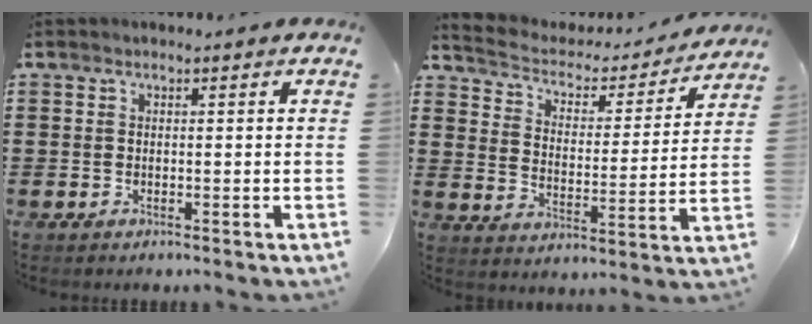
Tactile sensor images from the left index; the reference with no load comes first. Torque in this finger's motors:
{"motor_torque": [2.14, 0.00, 0.25, 0.06]}